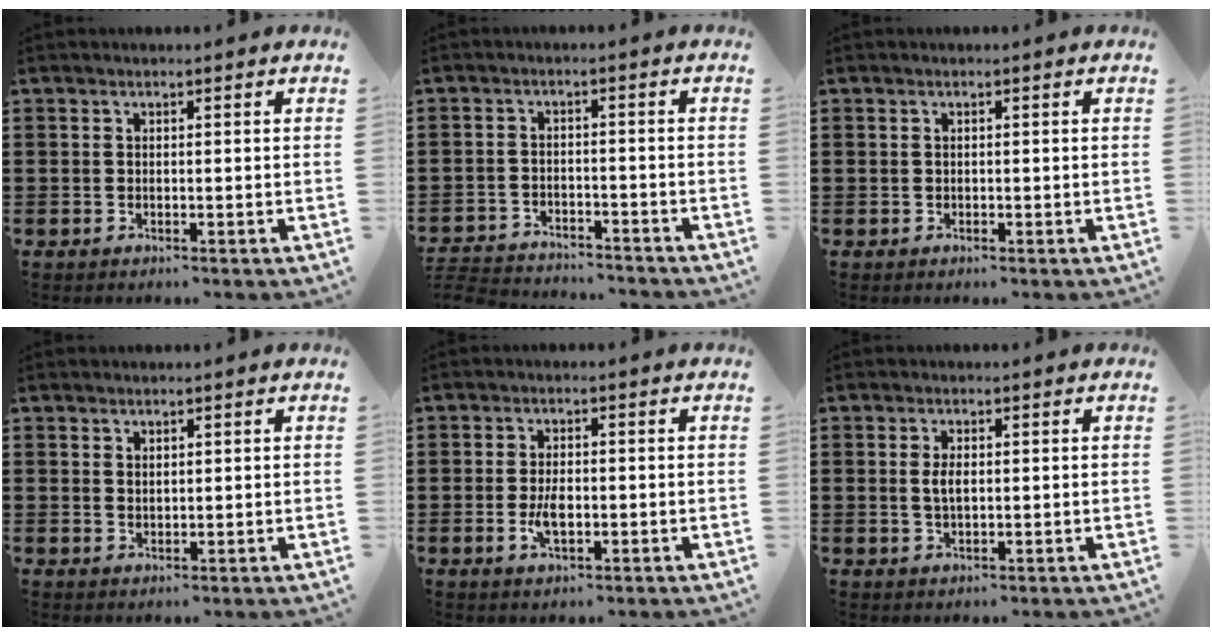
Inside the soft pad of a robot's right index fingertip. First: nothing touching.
{"total": 3.9, "force": [-3.8, 0.4, 0.0], "torque": [-0.012, -0.001, -0.085]}
{"total": 0.0}
{"total": 1.2, "force": [1.0, 0.6, 0.3], "torque": [-0.006, 0.003, 0.018]}
{"total": 4.0, "force": [-0.8, 1.9, 3.5], "torque": [-0.076, -0.001, -0.017]}
{"total": 2.5, "force": [0.2, 1.2, 2.2], "torque": [-0.053, 0.002, -0.001]}